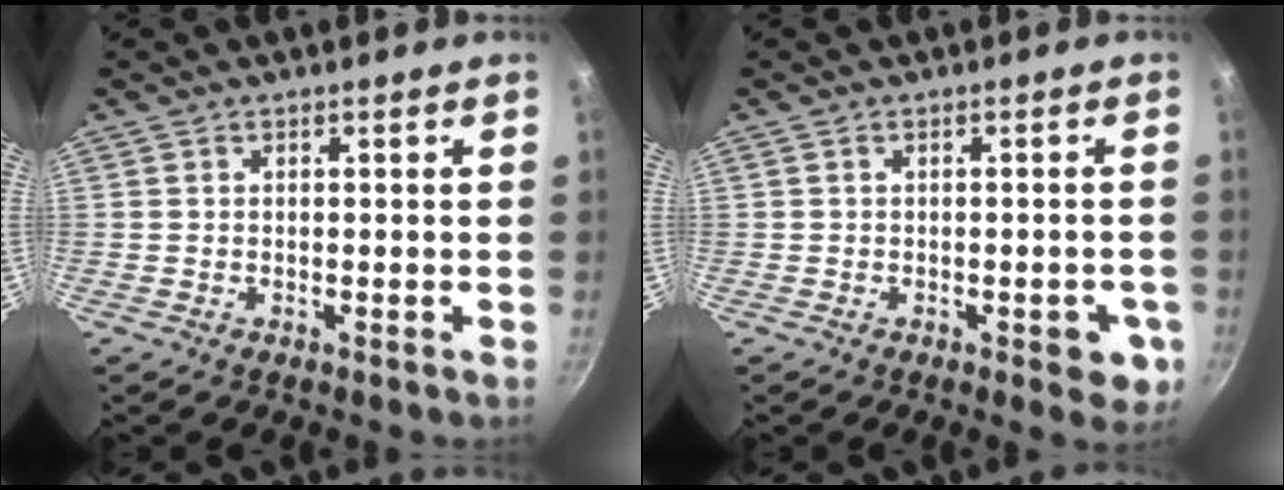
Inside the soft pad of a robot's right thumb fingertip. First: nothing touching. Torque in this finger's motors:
{"motor_torque": [0.83, 0.99, -0.17, 0.05, 0.09]}